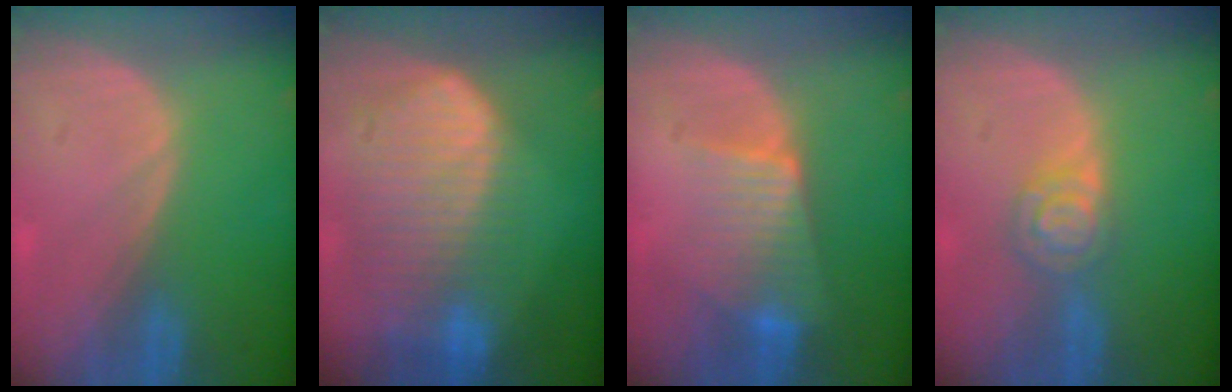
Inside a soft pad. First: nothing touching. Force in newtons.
{"total": 10.2, "press": 8.8, "slide": 5.2}
{"total": 6.7, "press": 6.1, "slide": 2.7}
{"total": 4.6, "press": 4.2, "slide": 2.1}